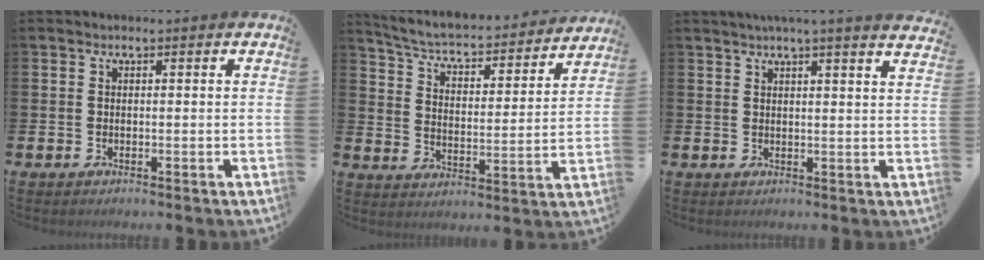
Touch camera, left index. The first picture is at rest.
{"total": 5.0, "force": [5.0, 0.5, 0.3], "torque": [-0.032, -0.038, 0.086]}
{"total": 3.5, "force": [3.2, -0.9, 1.0], "torque": [-0.014, -0.019, 0.054]}